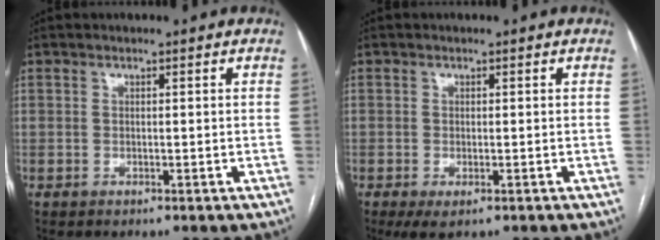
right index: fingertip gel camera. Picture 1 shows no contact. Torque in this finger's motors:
{"motor_torque": [0.39, -0.26, 0.08, 0.01]}